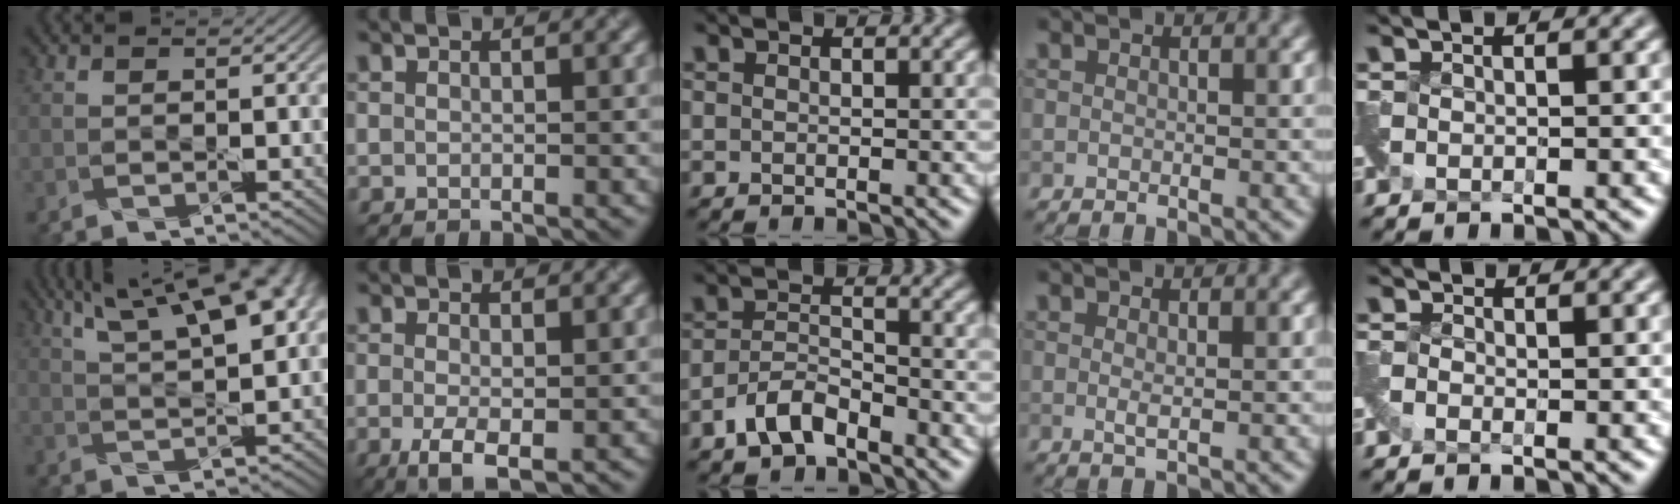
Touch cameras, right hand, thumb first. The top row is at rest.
{"thumb": {"total": 14.3, "force": [7.0, 4.7, 11.5], "torque": [-0.191, 0.036, 0.090]}, "index": {"total": 3.3, "force": [-0.8, 1.3, 2.9], "torque": [-0.059, -0.010, -0.014]}, "middle": {"total": 3.4, "force": [-2.4, 1.5, 1.9], "torque": [-0.039, 0.008, -0.051]}, "ring": {"total": 0.9, "force": [0.2, 0.2, 0.8], "torque": [-0.016, -0.001, 0.003]}, "little": {"total": 0.6, "force": [-0.5, -0.2, -0.4], "torque": [0.002, 0.001, -0.013]}}